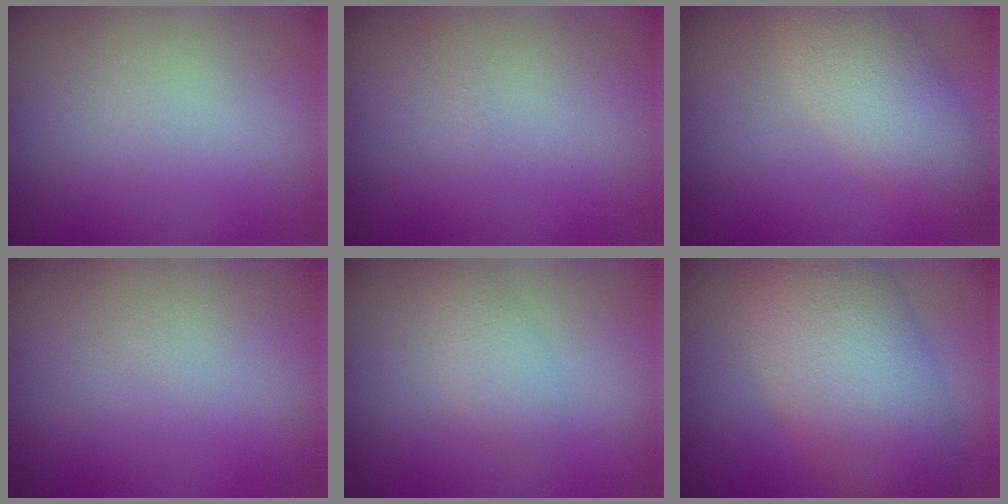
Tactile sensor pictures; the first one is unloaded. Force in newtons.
{"total": 0.0}
{"total": 5.0, "press": 5.0, "slide": 0.3}
{"total": 0.0}
{"total": 1.7, "press": 1.7, "slide": 0.1}
{"total": 10.5, "press": 10.5, "slide": 0.5}